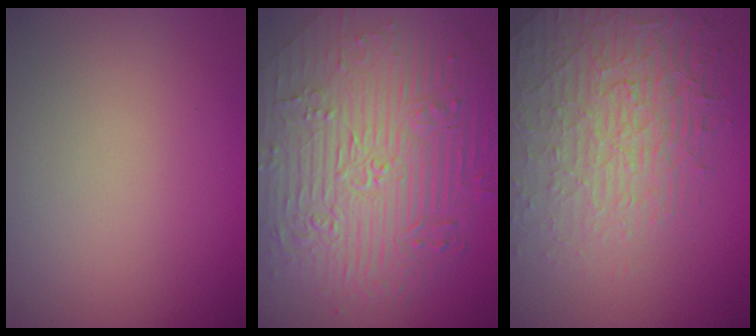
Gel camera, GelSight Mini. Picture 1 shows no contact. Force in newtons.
{"total": 10.6, "press": 7.1, "slide": 7.8}
{"total": 4.5, "press": 4.2, "slide": 1.7}